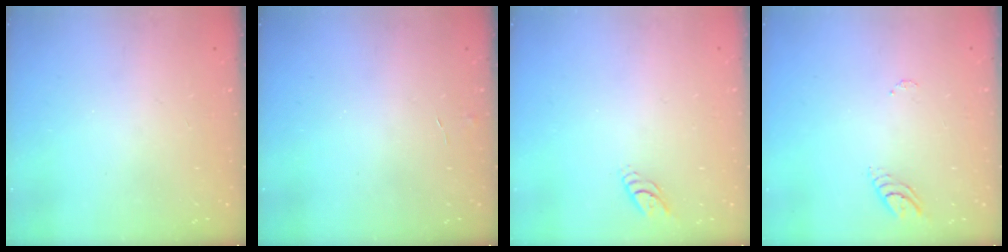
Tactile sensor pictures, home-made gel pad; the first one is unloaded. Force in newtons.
{"total": 2.9, "press": 2.9, "slide": 0.3}
{"total": 4.0, "press": 4.0, "slide": 0.2}
{"total": 3.7, "press": 3.6, "slide": 0.4}